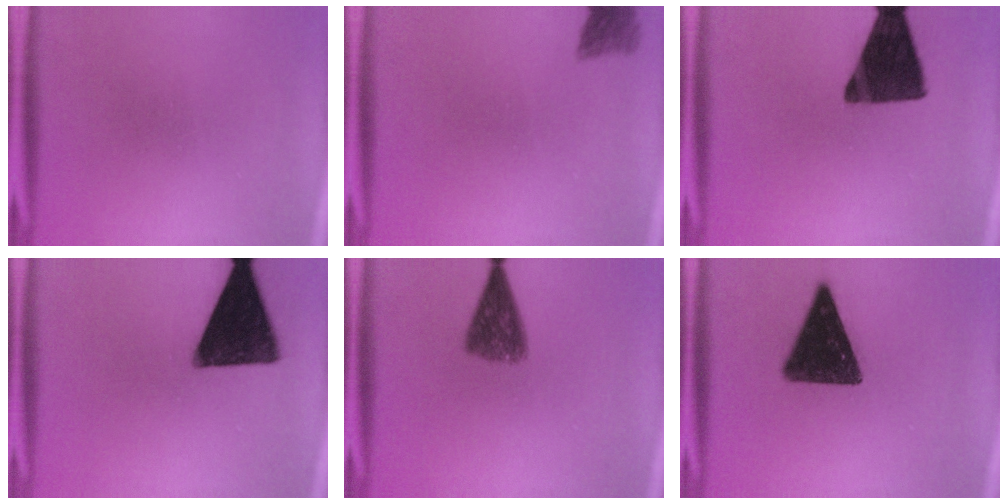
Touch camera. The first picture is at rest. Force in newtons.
{"total": 2.8}
{"total": 14.7}
{"total": 16.8}
{"total": 6.3}
{"total": 14.3}